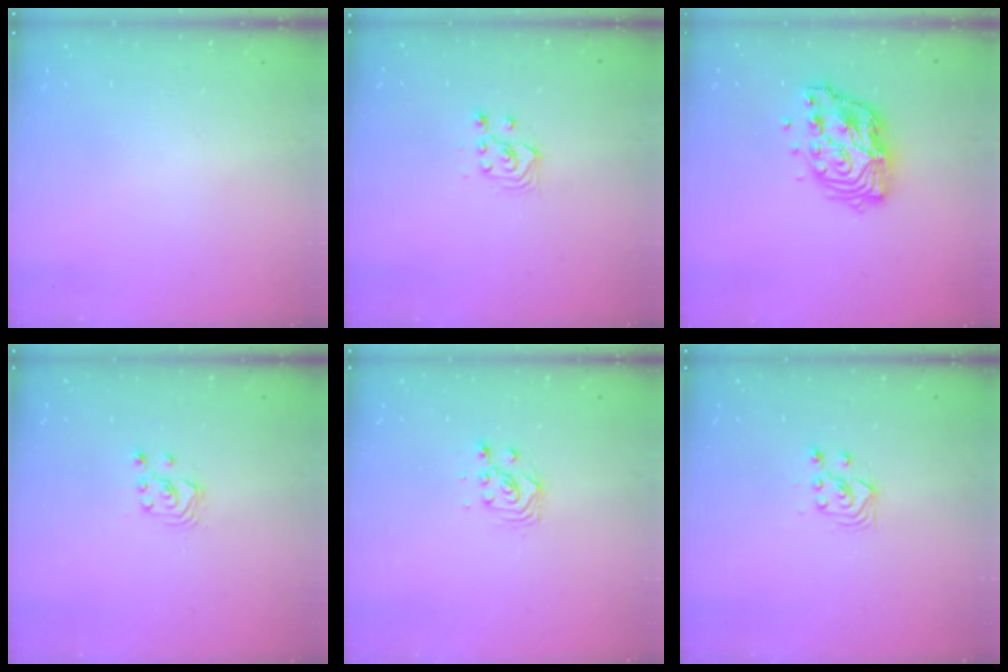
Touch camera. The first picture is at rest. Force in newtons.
{"total": 3.6, "press": 3.3, "slide": 1.5}
{"total": 12.4, "press": 12.3, "slide": 1.1}
{"total": 2.5, "press": 2.5, "slide": 0.3}
{"total": 3.0, "press": 3.0, "slide": 0.2}
{"total": 3.5, "press": 3.2, "slide": 1.4}